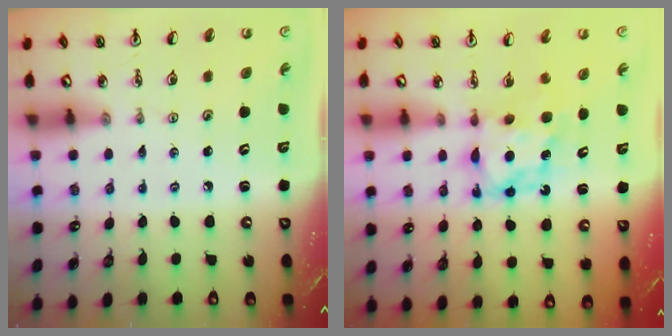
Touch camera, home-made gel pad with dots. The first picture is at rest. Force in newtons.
{"total": 6.3, "press": 6.3, "slide": 0.5}